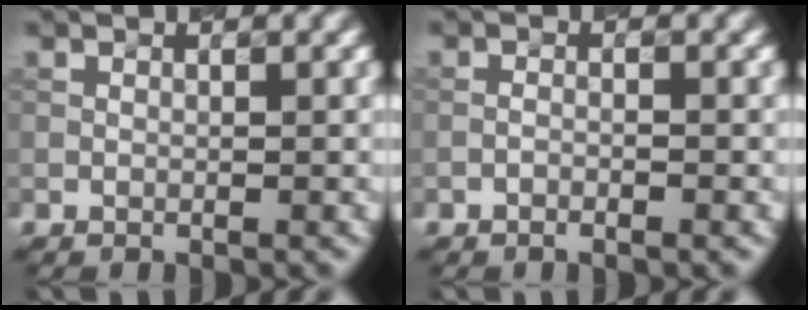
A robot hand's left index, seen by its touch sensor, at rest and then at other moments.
{"total": 1.0, "force": [-0.7, 0.2, 0.7], "torque": [-0.018, 0.003, -0.014]}